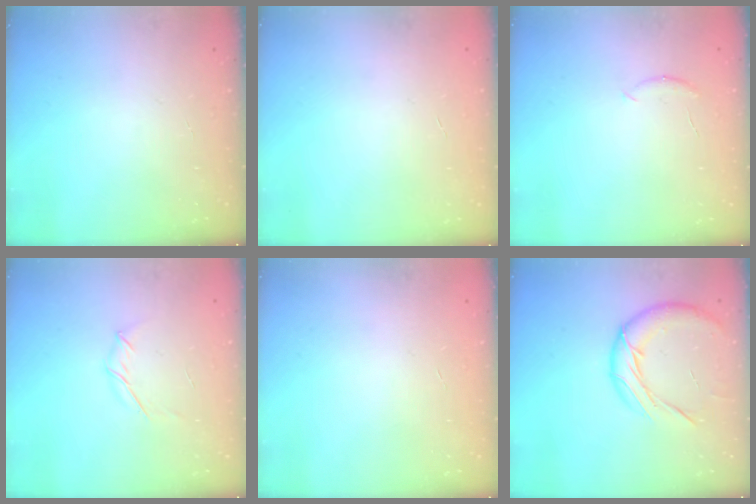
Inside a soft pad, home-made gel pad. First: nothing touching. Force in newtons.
{"total": 0.0}
{"total": 5.0, "press": 4.9, "slide": 1.0}
{"total": 3.8, "press": 3.7, "slide": 0.9}
{"total": 0.6, "press": 0.6, "slide": 0.2}
{"total": 13.1, "press": 13.0, "slide": 1.8}